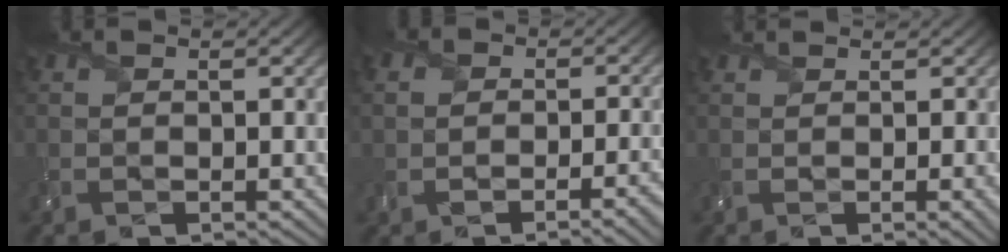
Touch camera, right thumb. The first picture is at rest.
{"total": 4.9, "force": [-1.4, 3.5, 3.2], "torque": [-0.028, 0.002, -0.028]}
{"total": 3.0, "force": [0.7, 0.7, 2.9], "torque": [-0.043, 0.008, 0.008]}